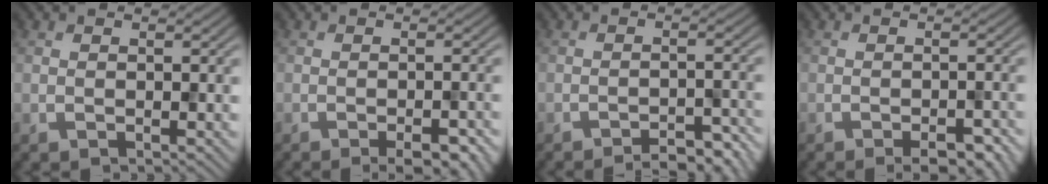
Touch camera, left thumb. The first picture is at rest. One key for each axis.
{"total": 4.2, "fx": -2.7, "fy": 0.9, "fz": 3.1, "tx": -0.046, "ty": 0.001, "tz": -0.028}
{"total": 4.7, "fx": -4.1, "fy": 0.6, "fz": 2.3, "tx": -0.041, "ty": 0.013, "tz": -0.055}
{"total": 4.1, "fx": -2.8, "fy": 1.1, "fz": 2.9, "tx": -0.041, "ty": 0.002, "tz": -0.031}